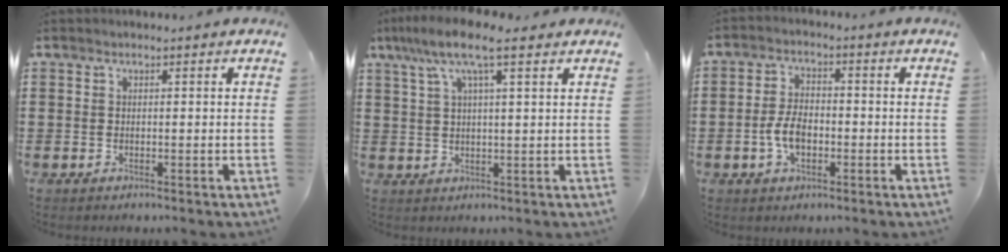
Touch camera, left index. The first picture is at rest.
{"total": 8.5, "force": [5.0, 2.0, 6.6], "torque": [-0.141, 0.003, 0.087]}
{"total": 5.4, "force": [-1.4, 2.8, 4.3], "torque": [-0.104, -0.001, -0.032]}